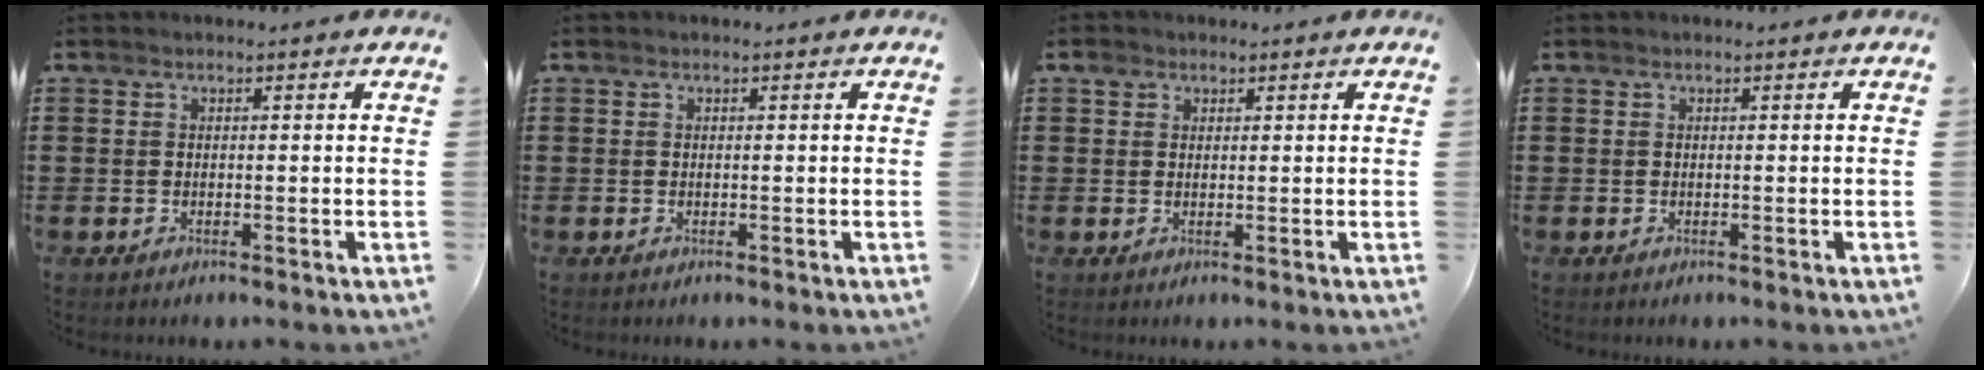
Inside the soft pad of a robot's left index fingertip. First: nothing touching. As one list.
[{"total": 0.0}, {"total": 1.6, "force": [0.9, 1.2, 0.4], "torque": [-0.005, 0.002, 0.015]}, {"total": 0.0}]